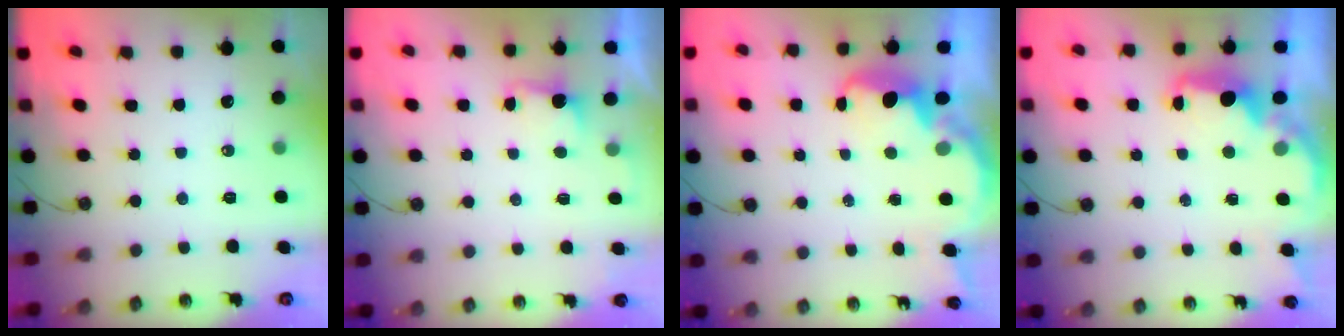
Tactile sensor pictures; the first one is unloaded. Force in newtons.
{"total": 1.4, "press": 1.1, "slide": 0.9}
{"total": 3.8, "press": 3.7, "slide": 0.7}
{"total": 2.3, "press": 2.2, "slide": 0.7}